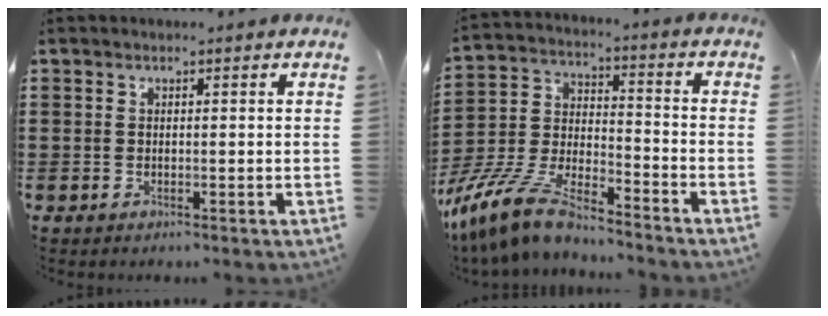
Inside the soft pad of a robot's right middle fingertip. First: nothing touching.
{"total": 11.4, "force": [-9.9, 2.2, 5.2], "torque": [-0.120, 0.015, -0.200]}